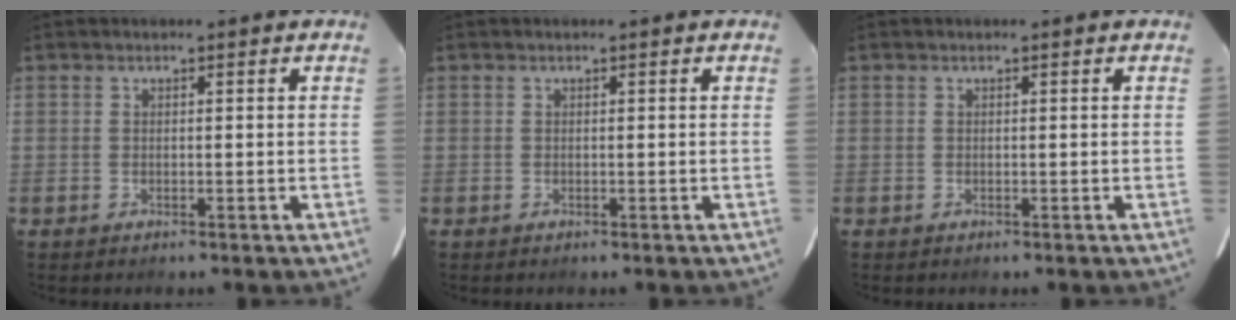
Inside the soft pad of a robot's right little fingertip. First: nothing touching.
{"total": 0.0}
{"total": 0.0}